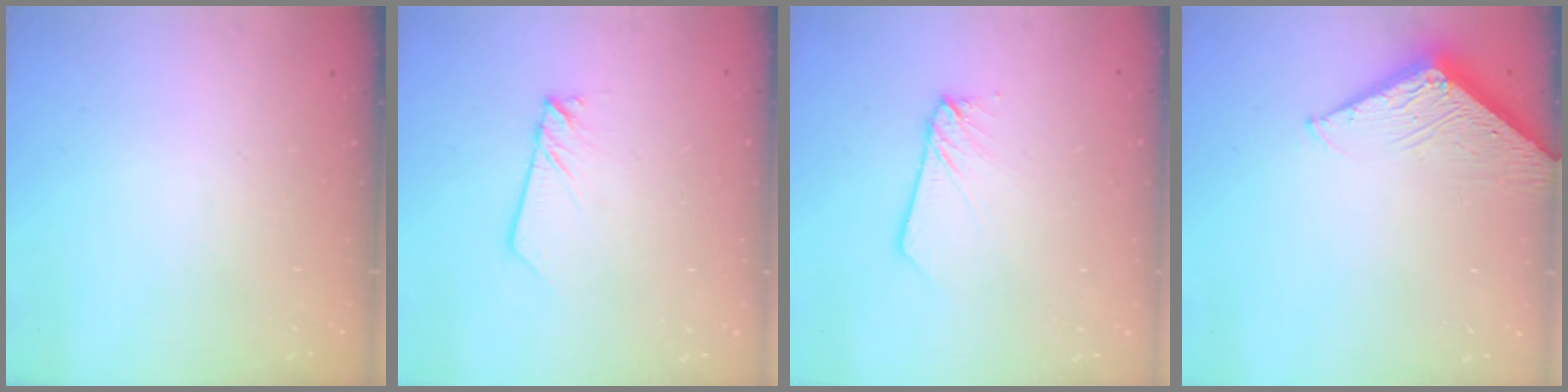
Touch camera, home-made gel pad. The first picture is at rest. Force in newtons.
{"total": 1.9, "press": 1.9, "slide": 0.2}
{"total": 2.6, "press": 2.6, "slide": 0.2}
{"total": 6.5, "press": 6.5, "slide": 0.4}